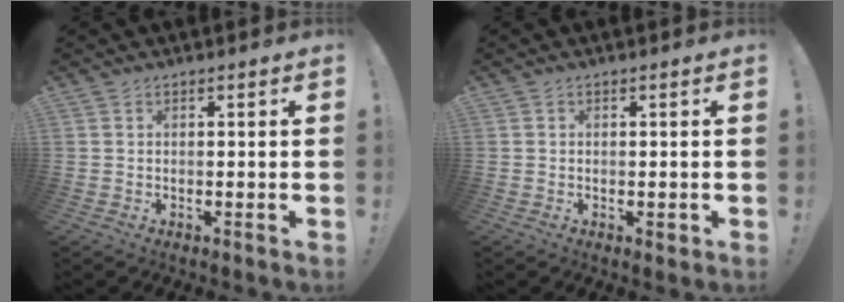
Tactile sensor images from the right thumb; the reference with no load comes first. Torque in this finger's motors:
{"motor_torque": [0.33, 0.31, 0.07, 0.24, 0.00]}